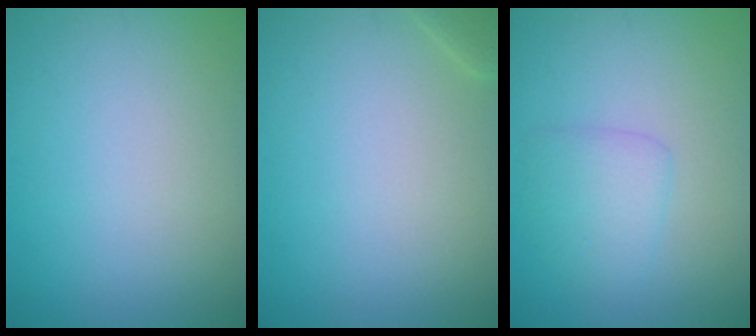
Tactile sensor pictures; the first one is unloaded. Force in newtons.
{"total": 1.1, "press": 1.1, "slide": 0.1}
{"total": 2.4, "press": 2.4, "slide": 0.1}